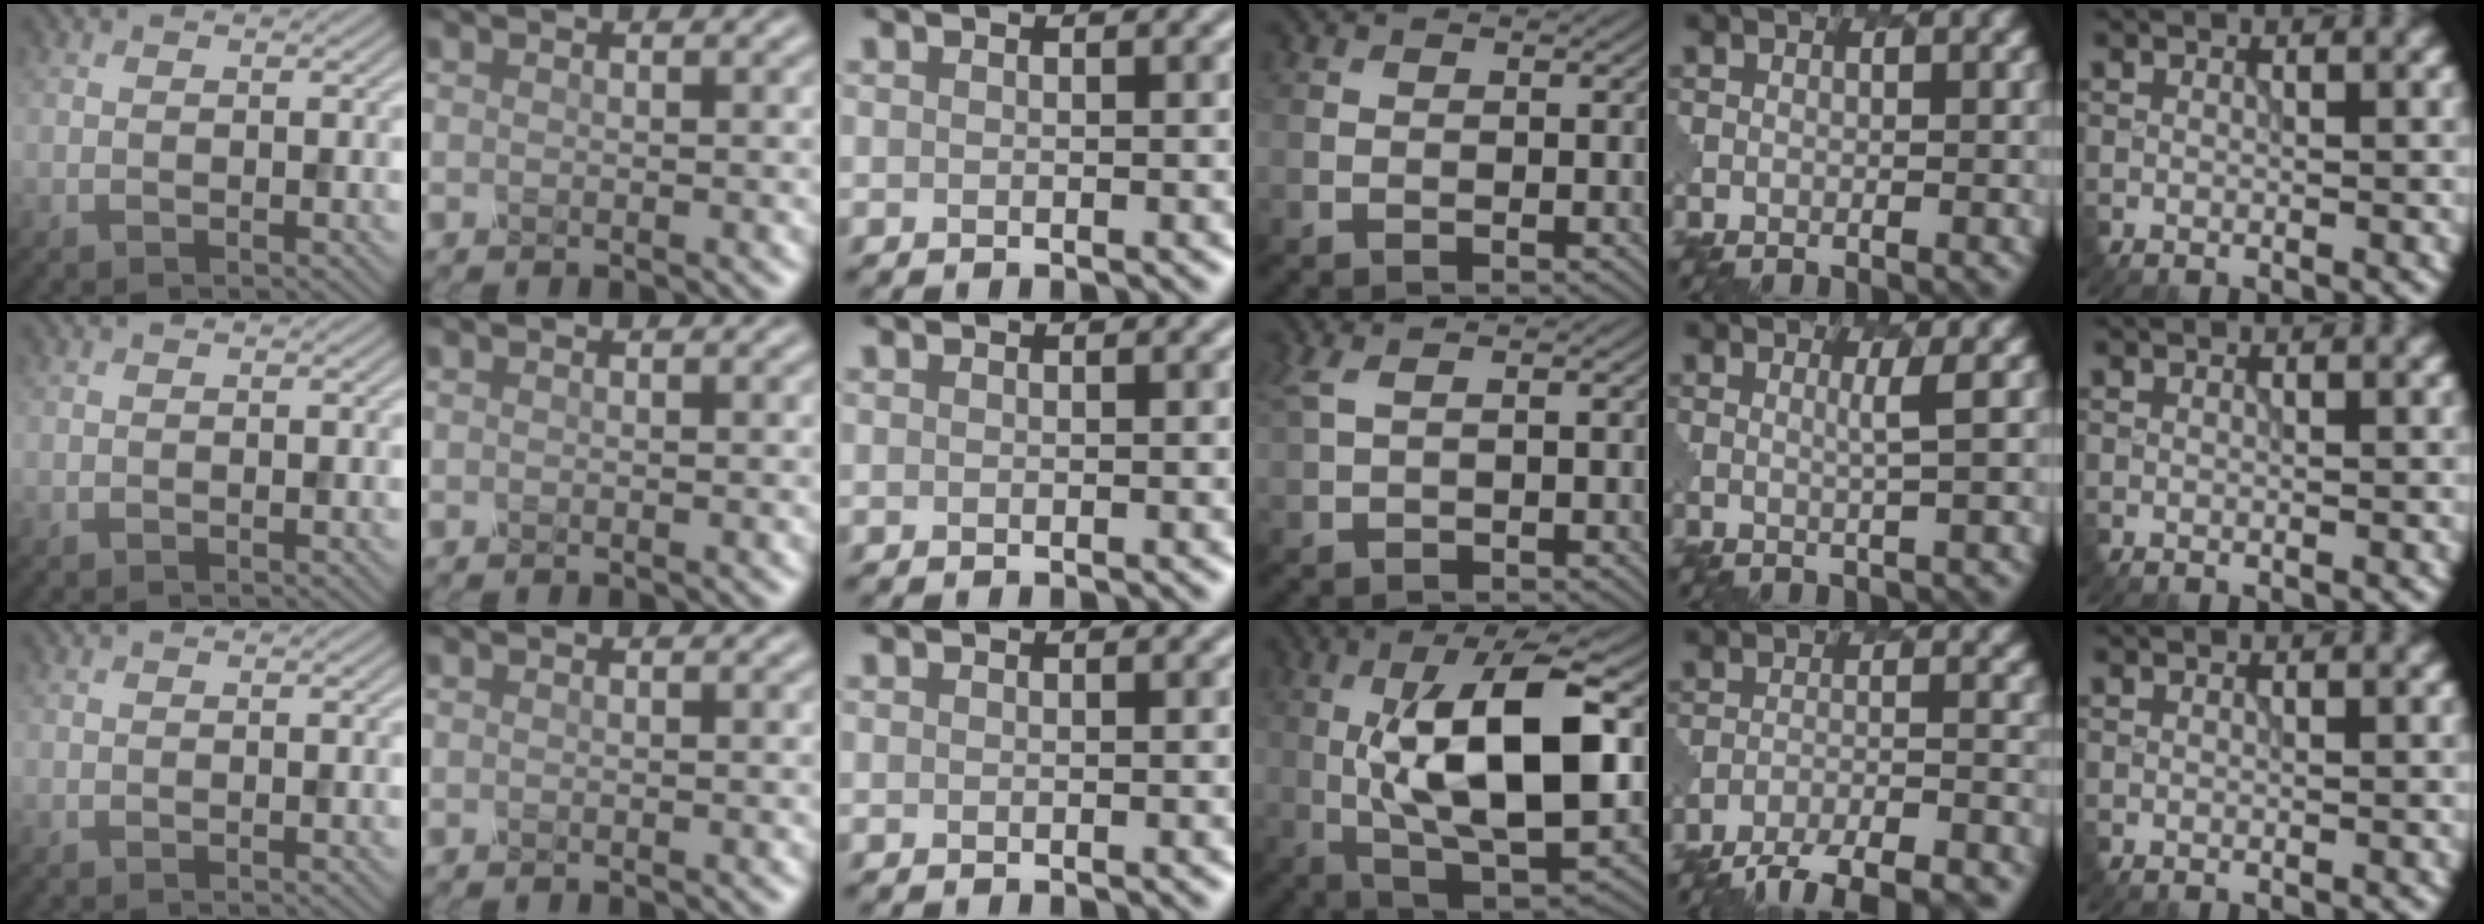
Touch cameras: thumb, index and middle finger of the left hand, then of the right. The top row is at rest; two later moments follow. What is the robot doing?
{"motion": "unscrew", "object": "spray bottle"}